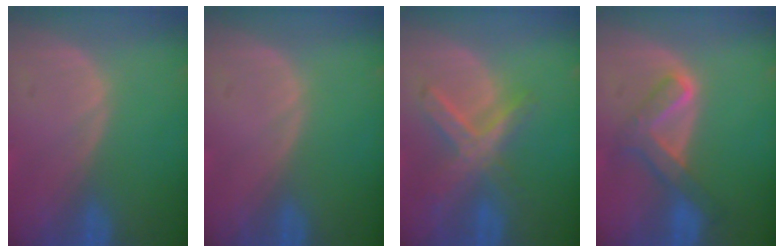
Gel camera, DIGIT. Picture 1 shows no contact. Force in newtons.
{"total": 0.0}
{"total": 6.9, "press": 6.2, "slide": 3.0}
{"total": 5.7, "press": 5.6, "slide": 1.0}